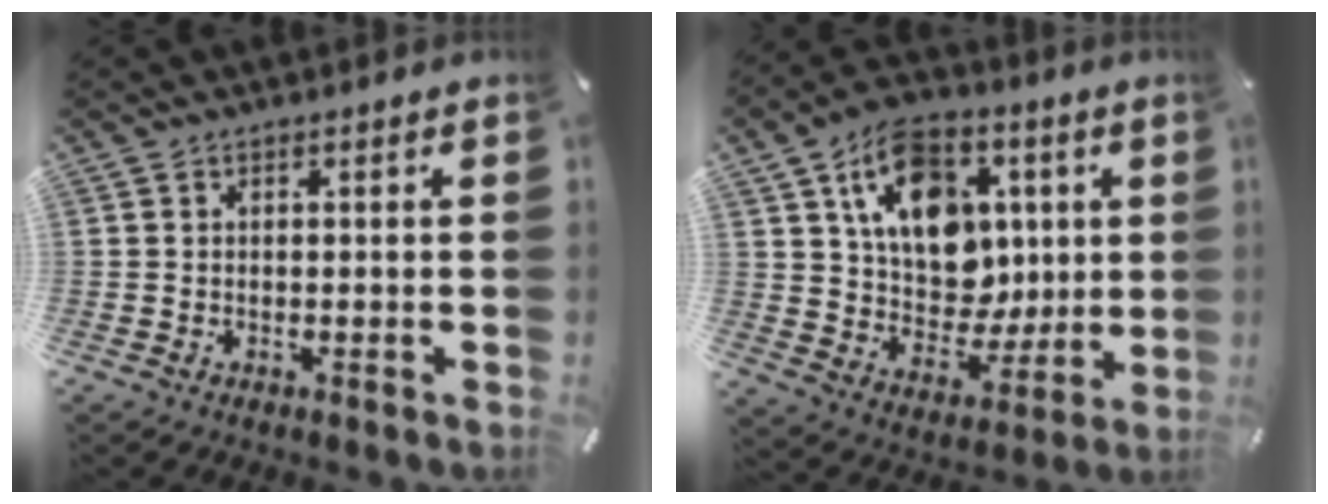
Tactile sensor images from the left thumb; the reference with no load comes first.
{"total": 16.7, "force": [5.6, 12.9, 9.1], "torque": [-0.141, -0.016, 0.111]}